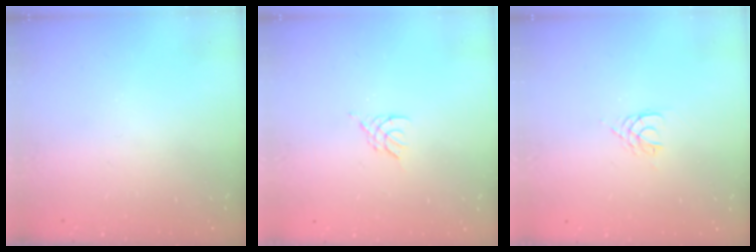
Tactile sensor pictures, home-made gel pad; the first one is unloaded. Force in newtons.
{"total": 2.4, "press": 2.3, "slide": 0.5}
{"total": 2.4, "press": 2.3, "slide": 0.4}